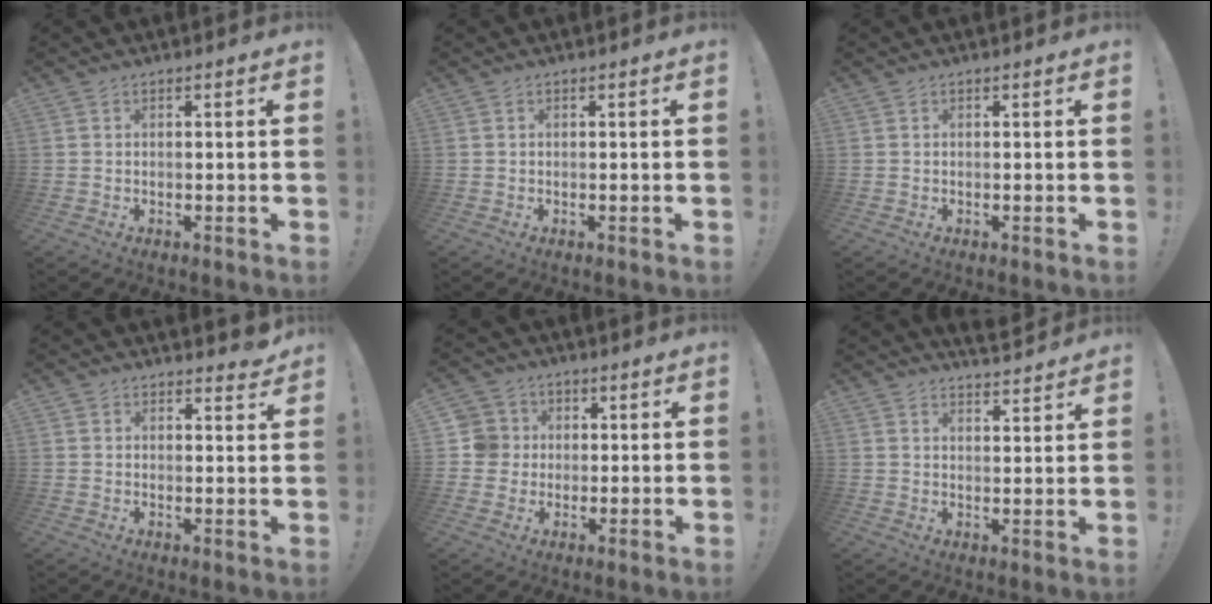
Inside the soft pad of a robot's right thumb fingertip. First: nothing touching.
{"total": 0.0}
{"total": 0.0}
{"total": 3.3, "force": [2.8, 1.7, 0.7], "torque": [0.000, -0.018, 0.049]}
{"total": 7.5, "force": [0.9, 7.3, 1.4], "torque": [-0.019, 0.001, 0.021]}
{"total": 4.6, "force": [4.4, 0.8, 1.1], "torque": [-0.011, -0.033, 0.079]}